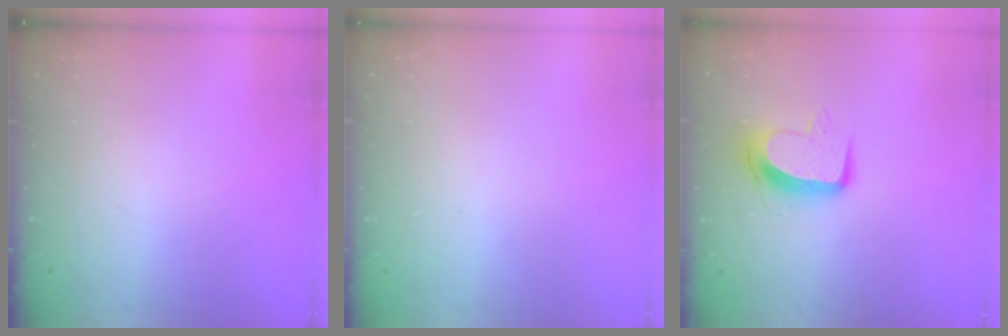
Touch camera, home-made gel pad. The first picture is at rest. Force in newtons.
{"total": 0.0}
{"total": 11.0, "press": 10.9, "slide": 0.7}